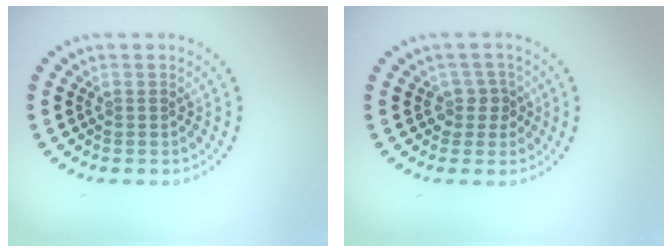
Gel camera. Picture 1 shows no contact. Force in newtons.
{"total": 1.9, "press": 1.5, "slide": 1.2}